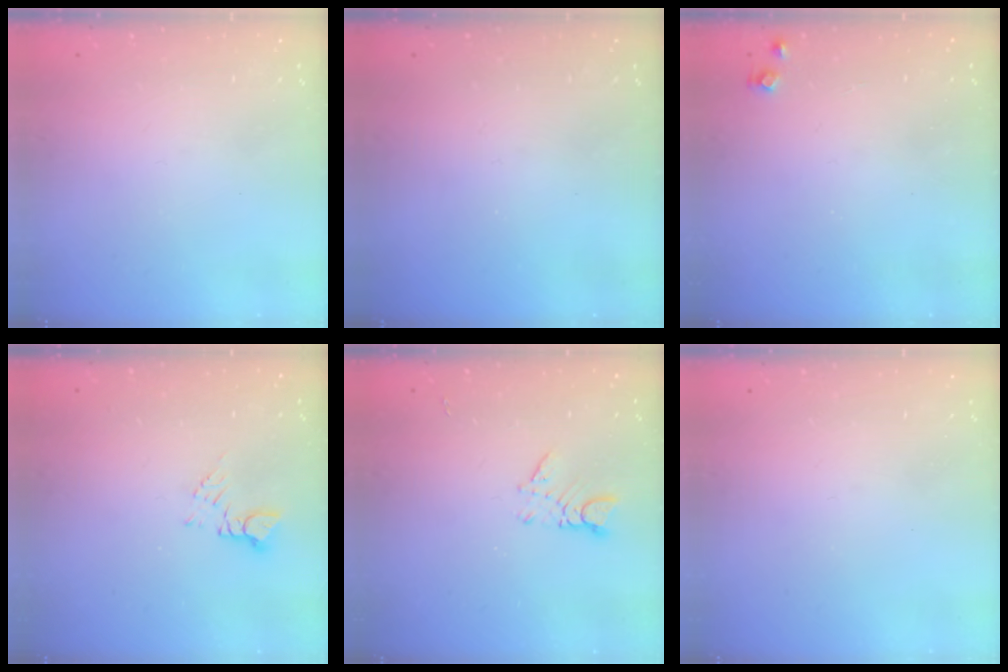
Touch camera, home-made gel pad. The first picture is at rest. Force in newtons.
{"total": 0.0}
{"total": 4.7, "press": 4.7, "slide": 0.7}
{"total": 3.3, "press": 3.2, "slide": 0.4}
{"total": 2.7, "press": 2.7, "slide": 0.3}
{"total": 0.0}